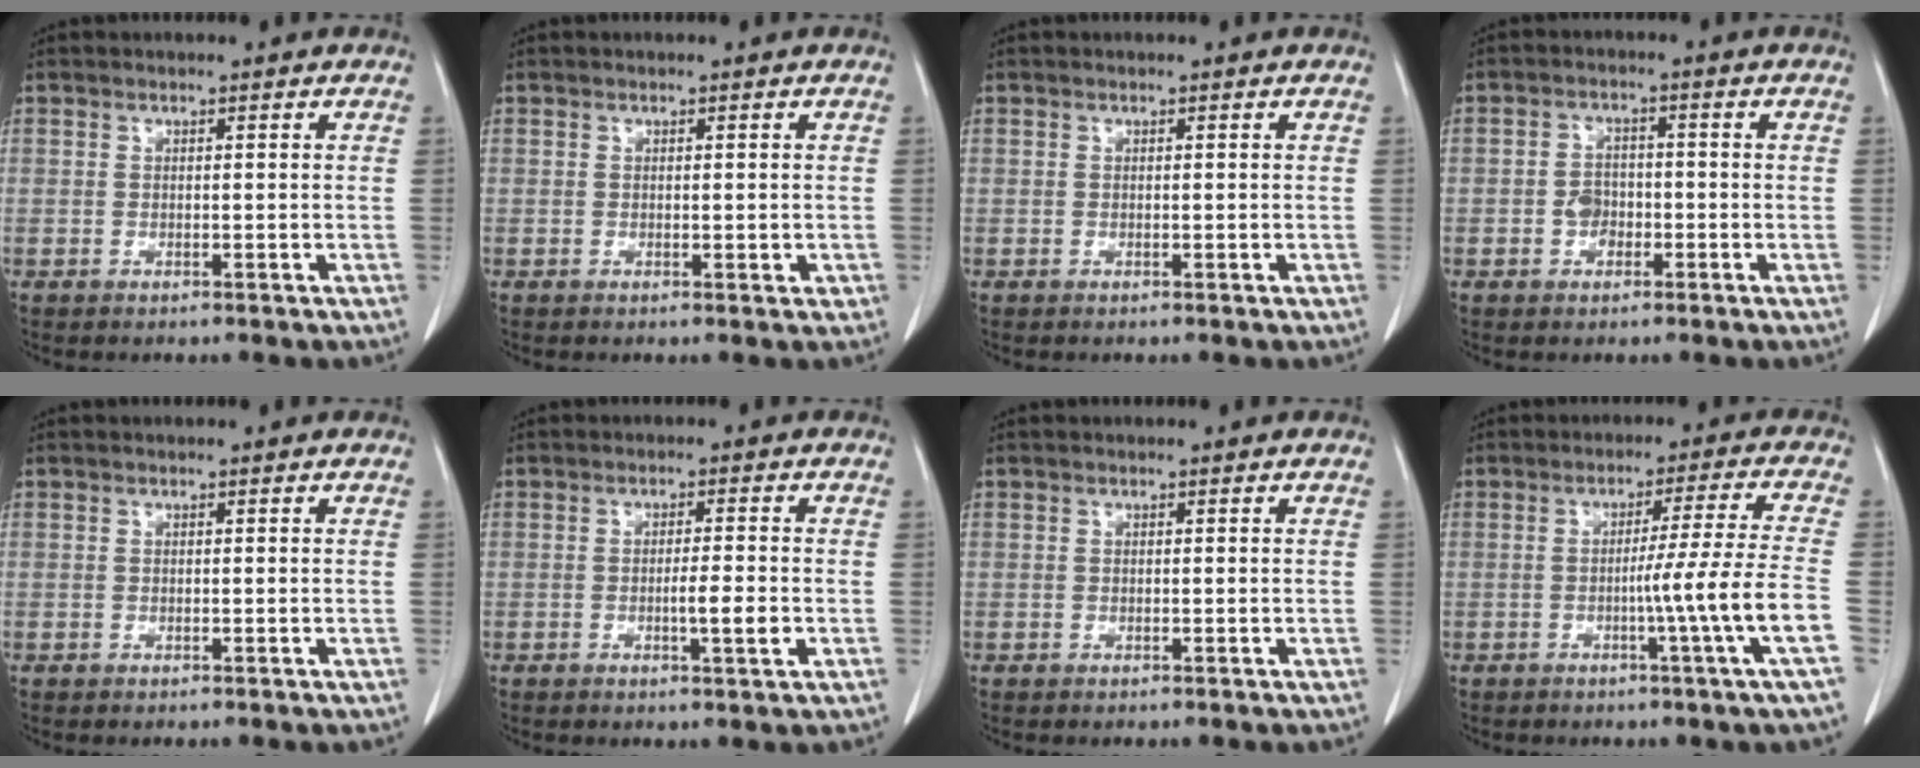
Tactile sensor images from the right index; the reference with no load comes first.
{"total": 1.4, "force": [-0.2, 0.5, 1.3], "torque": [-0.016, -0.001, 0.002]}
{"total": 0.0}
{"total": 3.1, "force": [-1.0, 2.3, 1.8], "torque": [-0.026, 0.012, -0.017]}
{"total": 0.0}
{"total": 3.9, "force": [-0.9, 0.0, 3.8], "torque": [-0.056, -0.002, -0.012]}
{"total": 0.0}
{"total": 9.4, "force": [-2.6, -2.9, 8.5], "torque": [-0.123, -0.012, -0.041]}